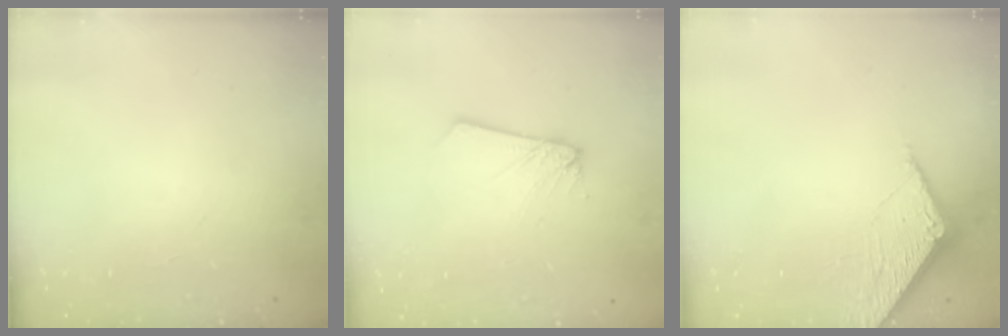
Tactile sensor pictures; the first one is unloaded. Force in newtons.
{"total": 2.6, "press": 2.6, "slide": 0.2}
{"total": 6.1, "press": 6.1, "slide": 0.3}